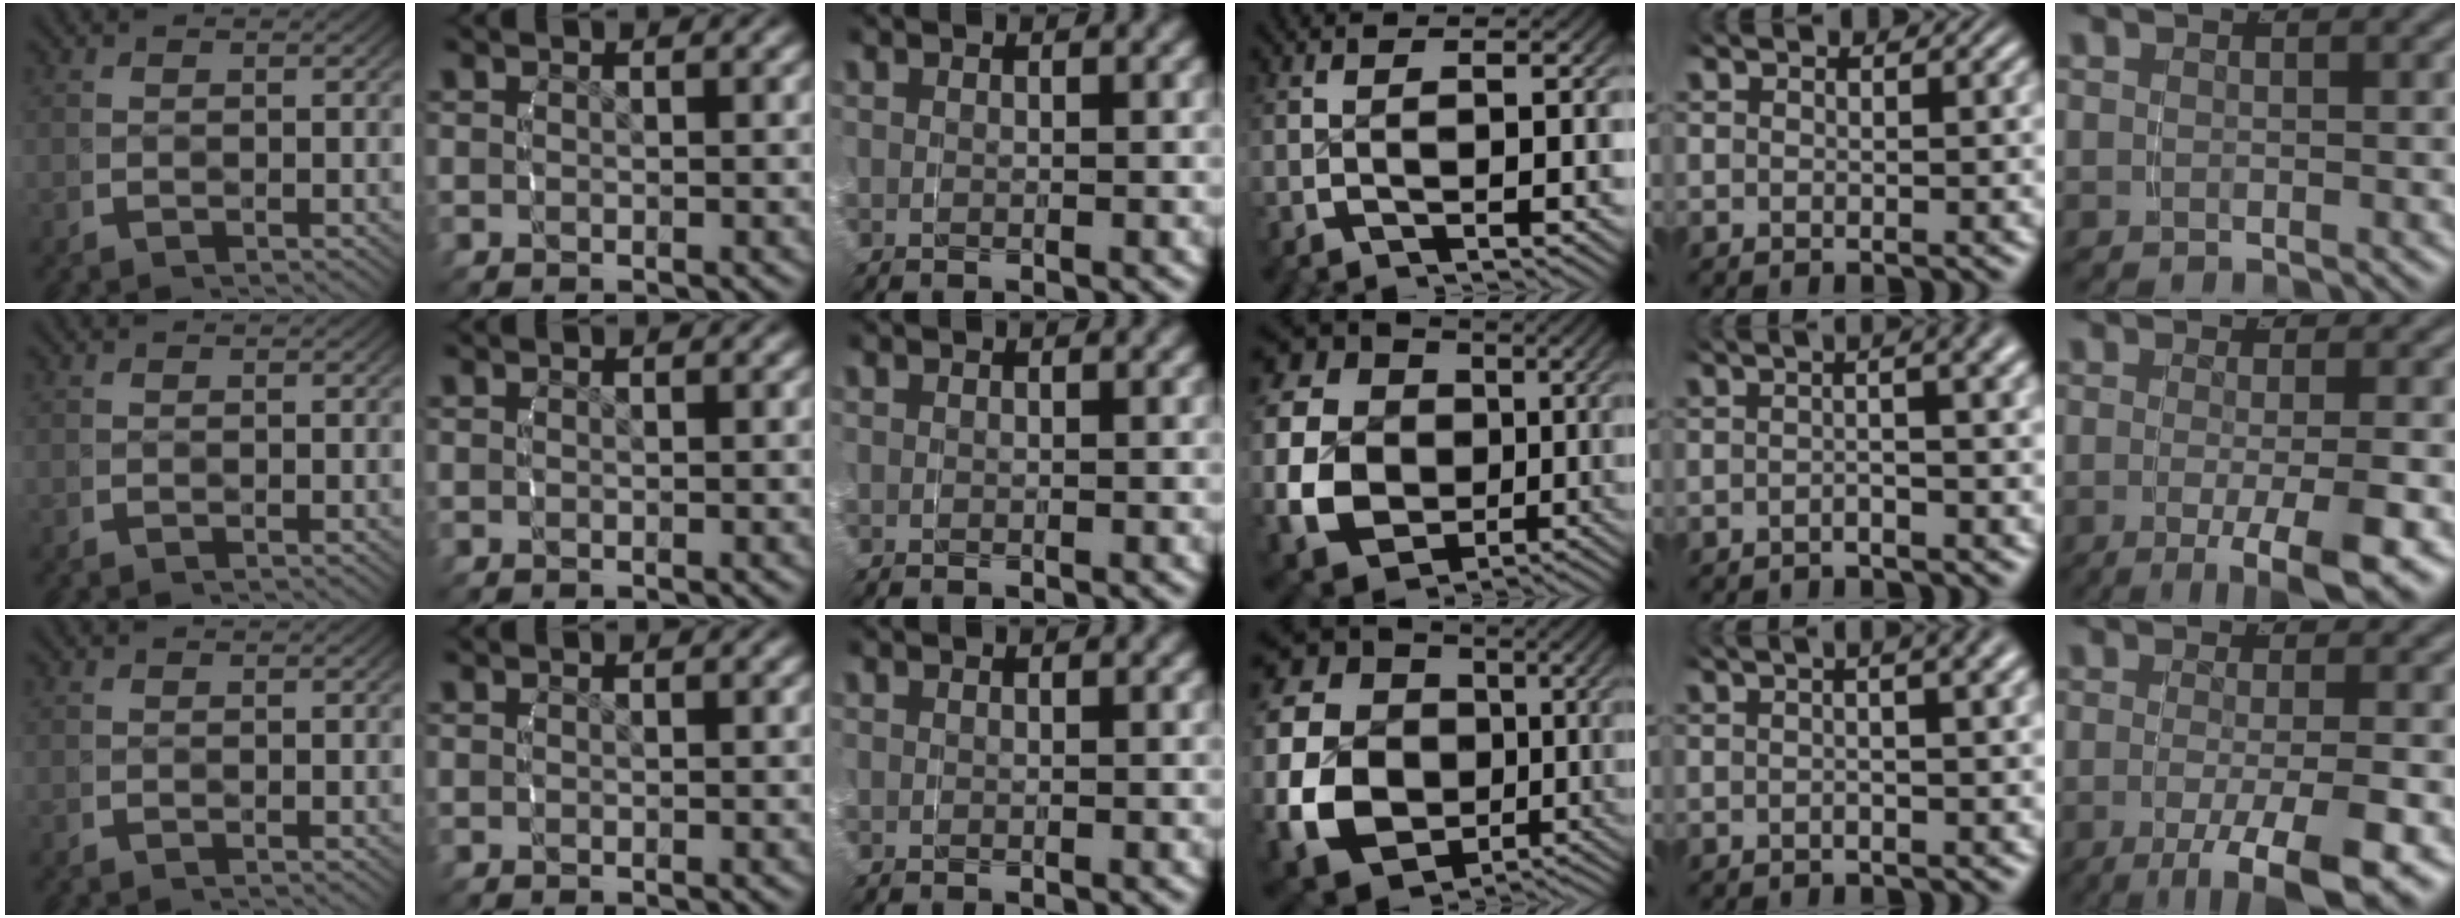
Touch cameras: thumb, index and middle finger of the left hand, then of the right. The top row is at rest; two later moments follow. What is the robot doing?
{"motion": "grasp_and_lifting", "object": "towel"}